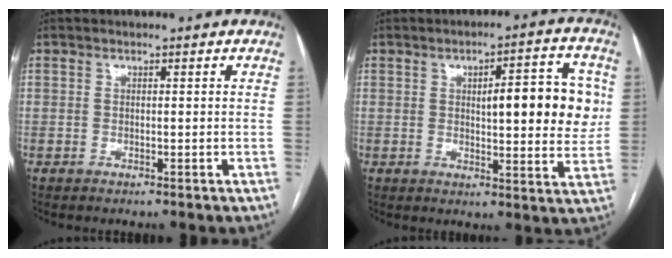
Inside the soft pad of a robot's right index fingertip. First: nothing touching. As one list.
[{"total": 11.7, "force": [2.0, 3.1, 11.1], "torque": [-0.137, 0.018, 0.025]}]